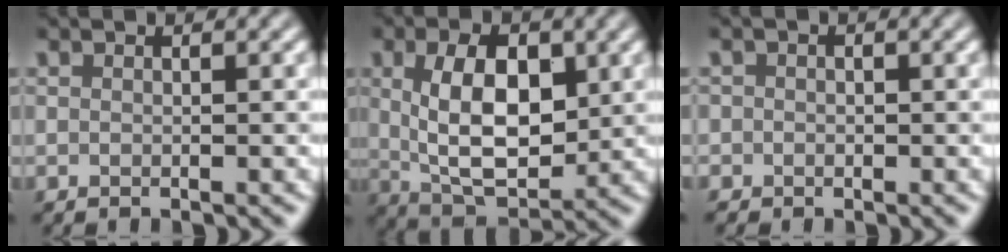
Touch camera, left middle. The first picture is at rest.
{"total": 7.7, "force": [1.1, 4.2, 6.3], "torque": [-0.114, -0.002, 0.023]}
{"total": 1.4, "force": [-0.1, 1.4, 0.1], "torque": [0.015, -0.001, -0.009]}